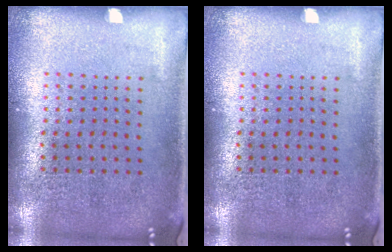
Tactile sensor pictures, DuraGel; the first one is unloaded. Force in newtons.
{"total": 0.0}